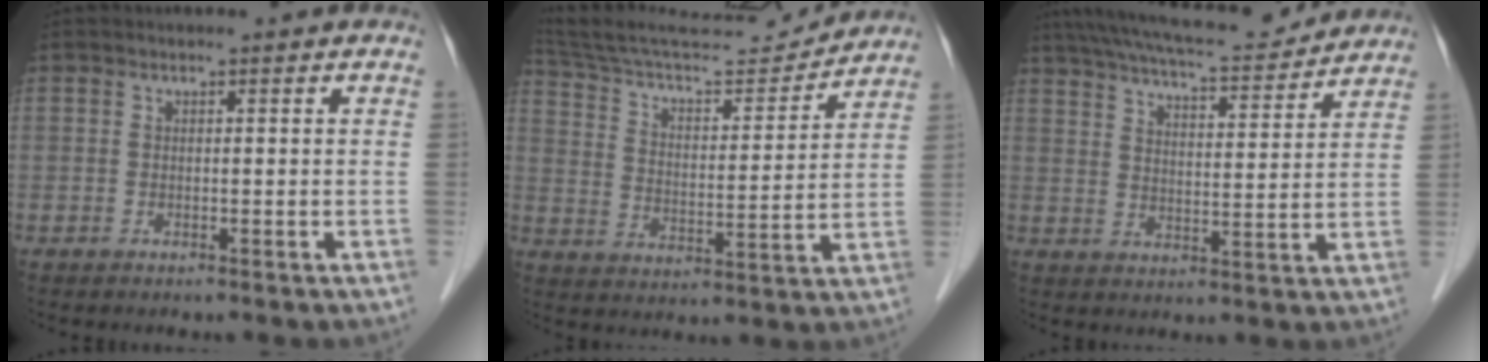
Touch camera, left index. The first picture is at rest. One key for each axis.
{"total": 18.9, "fx": 18.0, "fy": 1.8, "fz": 5.5, "tx": -0.100, "ty": -0.005, "tz": 0.279}
{"total": 16.1, "fx": 14.6, "fy": 2.4, "fz": 6.5, "tx": -0.113, "ty": 0.023, "tz": 0.214}